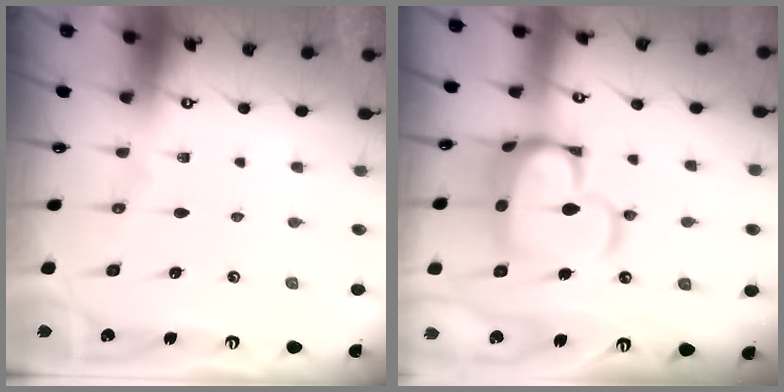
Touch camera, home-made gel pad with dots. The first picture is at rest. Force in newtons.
{"total": 13.3, "press": 13.2, "slide": 1.6}